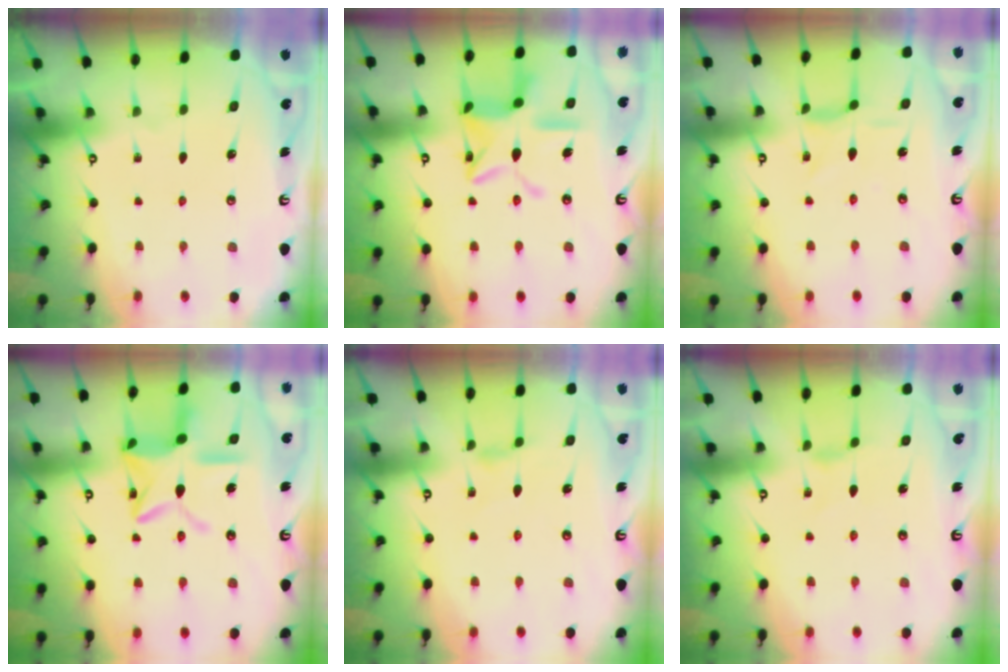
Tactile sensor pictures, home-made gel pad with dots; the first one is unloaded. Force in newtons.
{"total": 14.9, "press": 14.9, "slide": 1.3}
{"total": 1.9, "press": 1.8, "slide": 0.5}
{"total": 14.3, "press": 14.2, "slide": 1.1}
{"total": 2.2, "press": 2.2, "slide": 0.3}
{"total": 0.0}